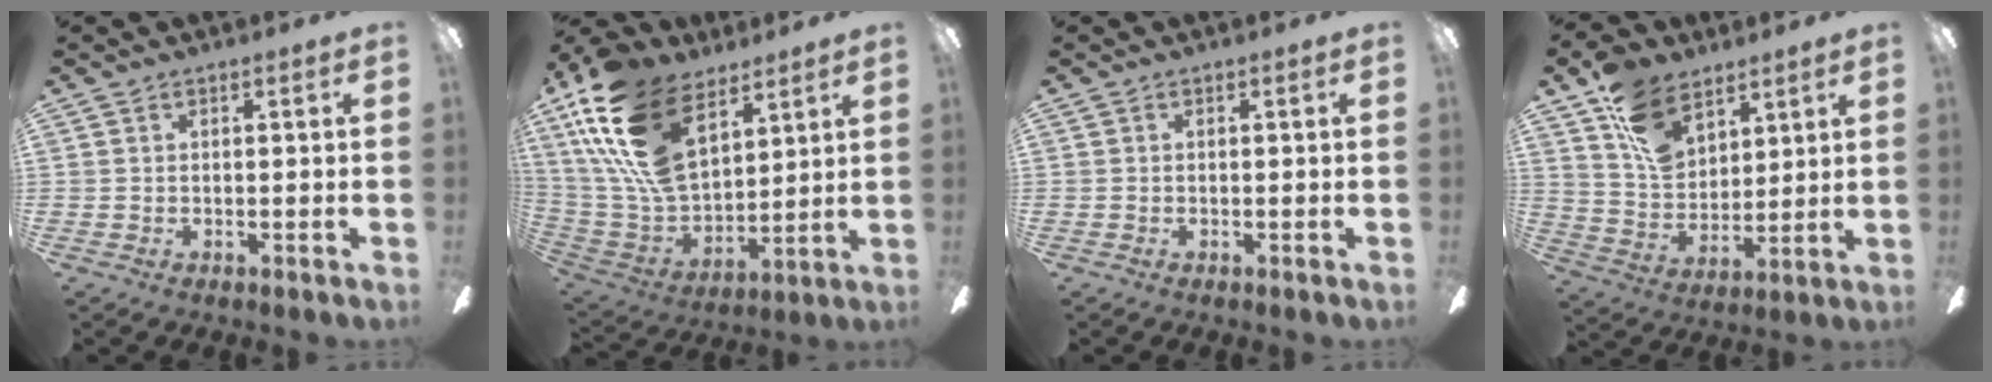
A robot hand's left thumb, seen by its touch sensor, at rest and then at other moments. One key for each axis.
{"total": 24.0, "fx": 12.9, "fy": 12.9, "fz": 15.6, "tx": -0.350, "ty": -0.053, "tz": 0.237}
{"total": 0.0}
{"total": 14.0, "fx": 8.8, "fy": 8.9, "fz": 6.2, "tx": -0.122, "ty": -0.033, "tz": 0.174}